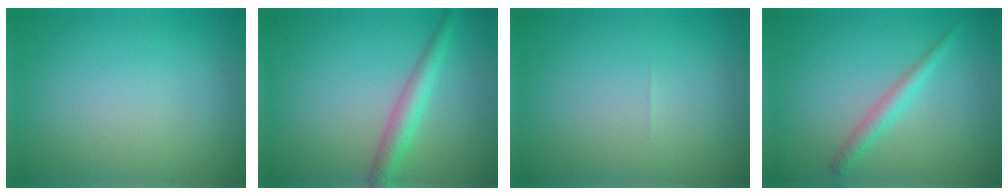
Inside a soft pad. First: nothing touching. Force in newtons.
{"total": 2.8, "press": 2.8, "slide": 0.0}
{"total": 0.0}
{"total": 1.9, "press": 1.9, "slide": 0.1}